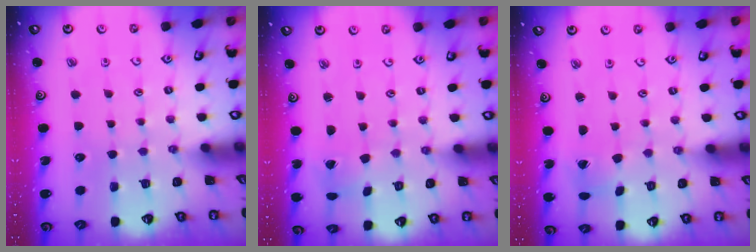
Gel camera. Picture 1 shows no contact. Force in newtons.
{"total": 1.3, "press": 1.3, "slide": 0.3}
{"total": 1.5, "press": 1.4, "slide": 0.2}